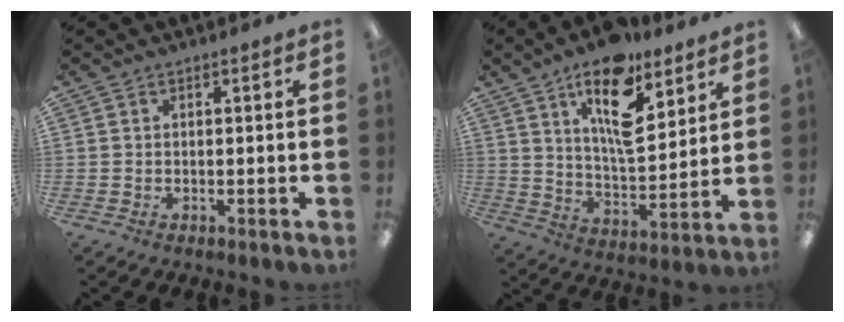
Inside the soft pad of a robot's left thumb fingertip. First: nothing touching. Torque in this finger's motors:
{"motor_torque": [0.33, 0.59, 1.17, -1.60, 0.11]}